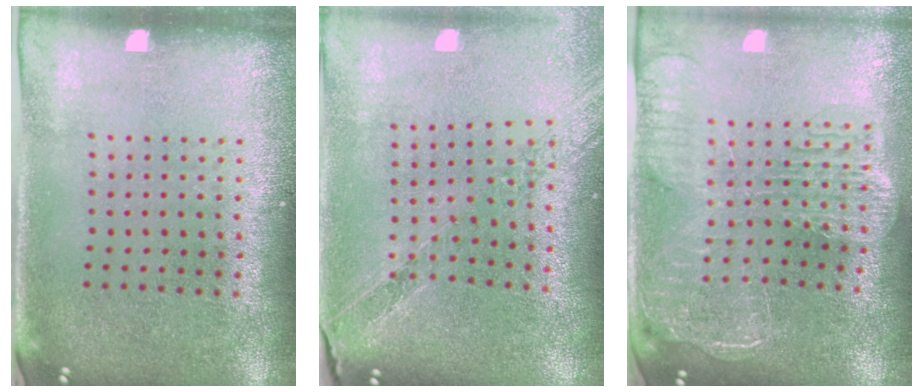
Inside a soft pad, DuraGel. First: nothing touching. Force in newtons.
{"total": 1.1, "press": 1.1, "slide": 0.1}
{"total": 2.7, "press": 2.3, "slide": 1.4}